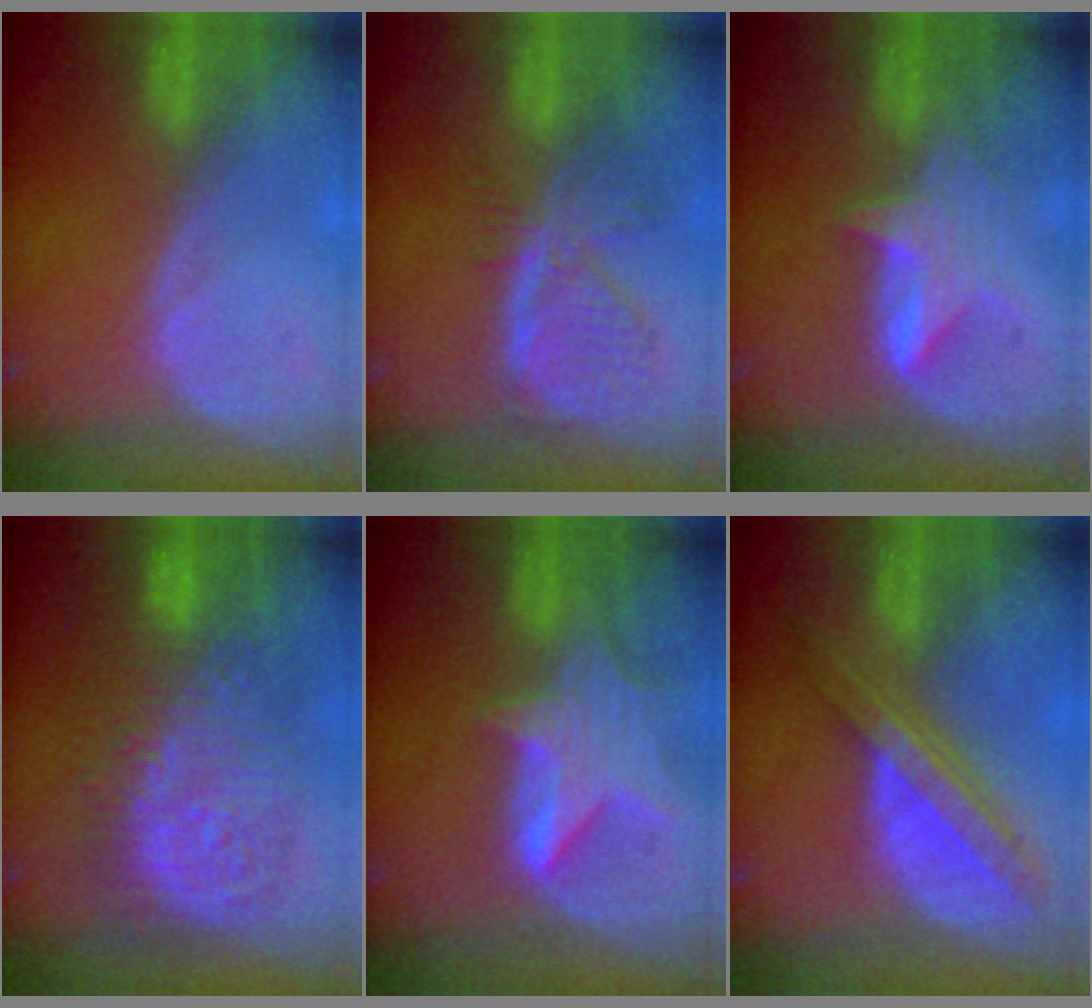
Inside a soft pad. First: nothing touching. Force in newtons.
{"total": 8.1, "press": 7.0, "slide": 4.1}
{"total": 5.4, "press": 5.4, "slide": 0.6}
{"total": 13.4, "press": 13.3, "slide": 1.4}
{"total": 8.0, "press": 7.2, "slide": 3.4}
{"total": 8.3, "press": 7.1, "slide": 4.4}